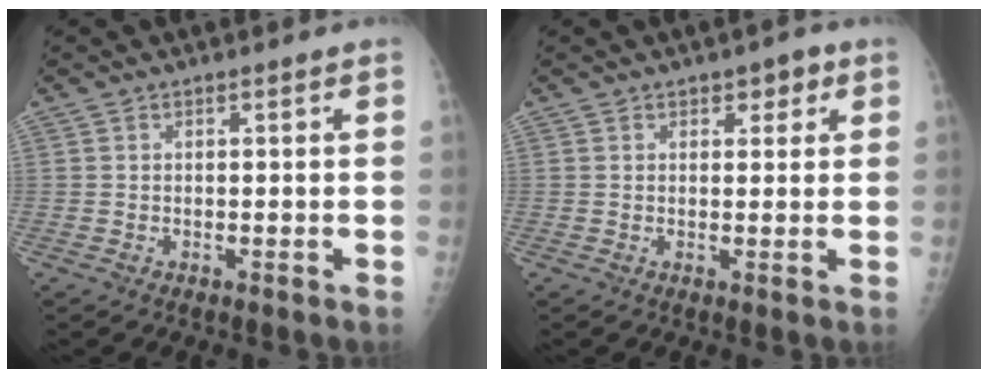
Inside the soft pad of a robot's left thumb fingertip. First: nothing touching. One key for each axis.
{"total": 3.0, "fx": 1.6, "fy": 1.8, "fz": 1.8, "tx": -0.002, "ty": -0.003, "tz": 0.018}